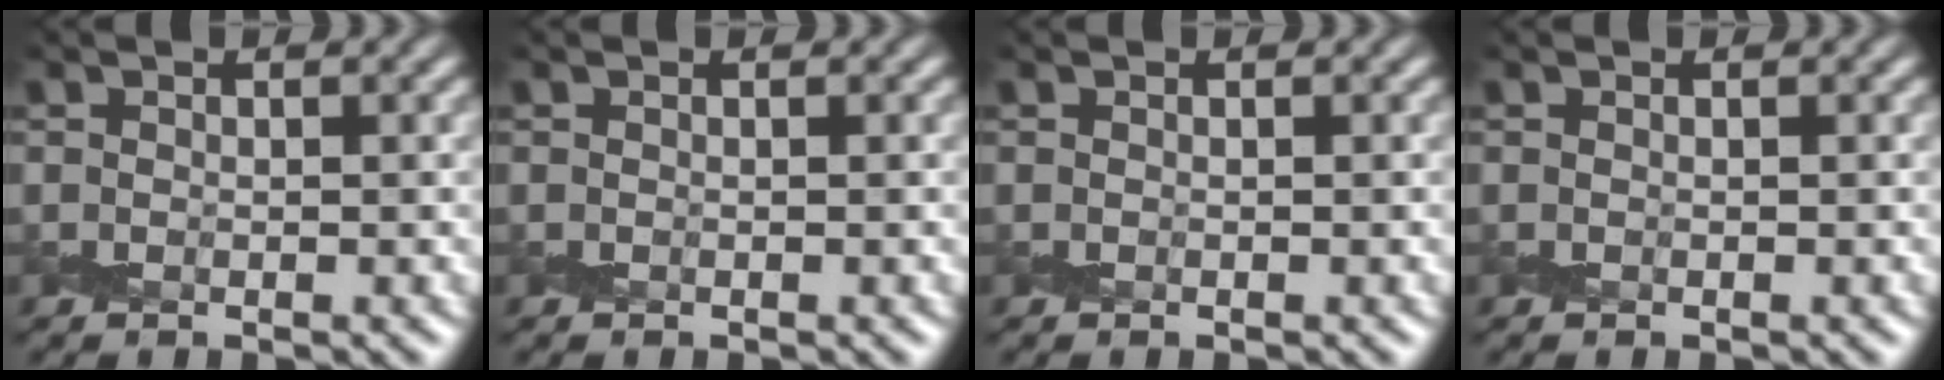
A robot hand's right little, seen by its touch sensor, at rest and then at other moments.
{"total": 0.0}
{"total": 0.0}
{"total": 0.0}